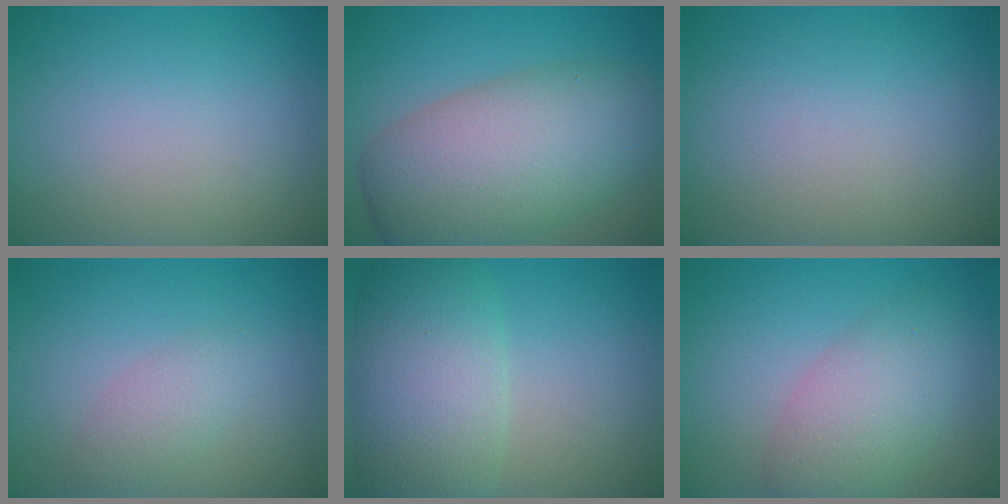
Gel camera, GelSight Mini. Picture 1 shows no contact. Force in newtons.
{"total": 10.5, "press": 10.5, "slide": 0.1}
{"total": 0.0}
{"total": 2.0, "press": 2.0, "slide": 0.1}
{"total": 8.6, "press": 8.6, "slide": 0.6}
{"total": 5.2, "press": 5.2, "slide": 0.3}